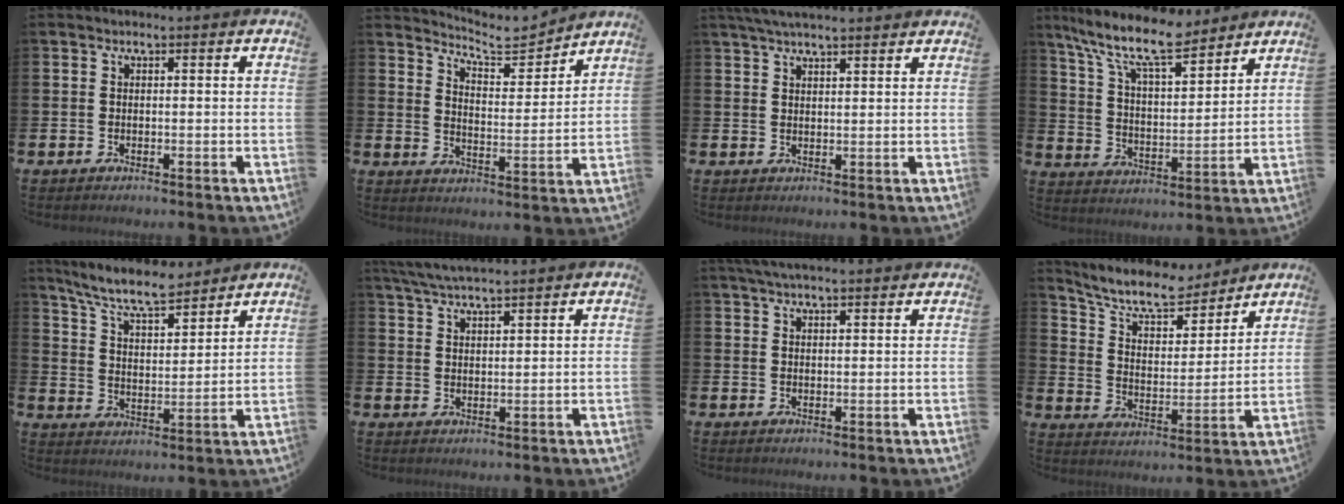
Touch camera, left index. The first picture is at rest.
{"total": 6.2, "force": [6.0, 1.1, 1.0], "torque": [-0.041, -0.046, 0.104]}
{"total": 4.2, "force": [4.0, 0.5, 1.2], "torque": [-0.030, -0.008, 0.073]}
{"total": 11.4, "force": [9.7, 2.6, 5.5], "torque": [-0.128, -0.049, 0.169]}
{"total": 8.4, "force": [7.6, 1.4, 3.2], "torque": [-0.092, -0.038, 0.136]}
{"total": 4.9, "force": [4.6, 0.2, 1.4], "torque": [-0.046, -0.013, 0.085]}
{"total": 3.6, "force": [3.4, 0.3, 1.3], "torque": [-0.030, -0.005, 0.062]}
{"total": 8.9, "force": [8.1, 2.5, 2.8], "torque": [-0.080, -0.057, 0.141]}